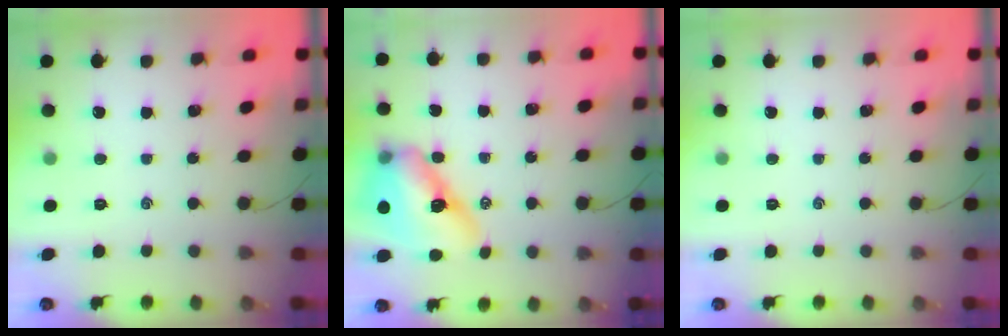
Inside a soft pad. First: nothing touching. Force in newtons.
{"total": 15.3, "press": 14.6, "slide": 4.6}
{"total": 0.0}